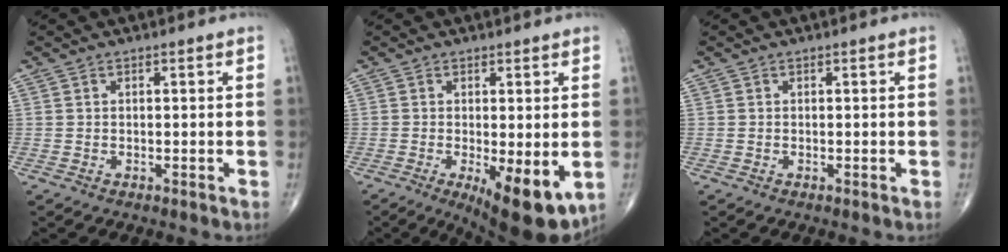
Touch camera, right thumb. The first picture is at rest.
{"total": 10.5, "force": [-2.8, 3.4, 9.5], "torque": [-0.133, -0.024, -0.032]}
{"total": 0.0}